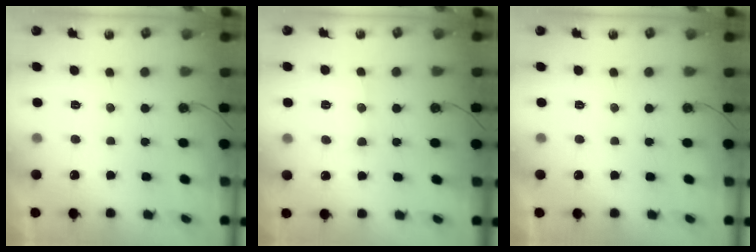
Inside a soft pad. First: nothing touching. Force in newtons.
{"total": 10.5, "press": 10.5, "slide": 1.0}
{"total": 0.0}